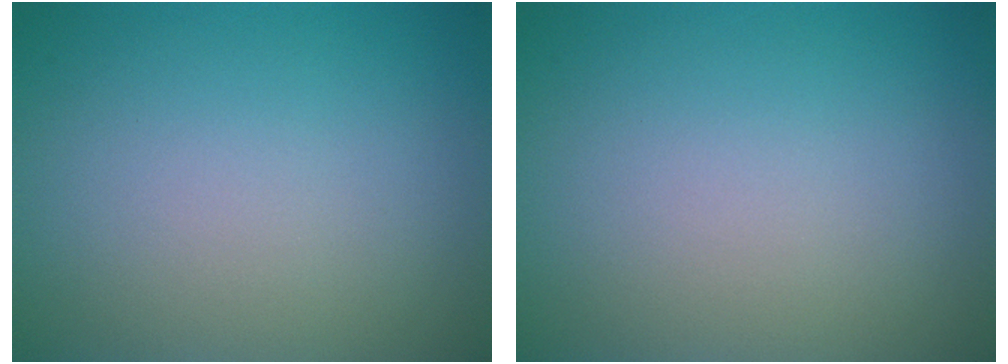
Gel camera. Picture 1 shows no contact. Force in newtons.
{"total": 0.0}